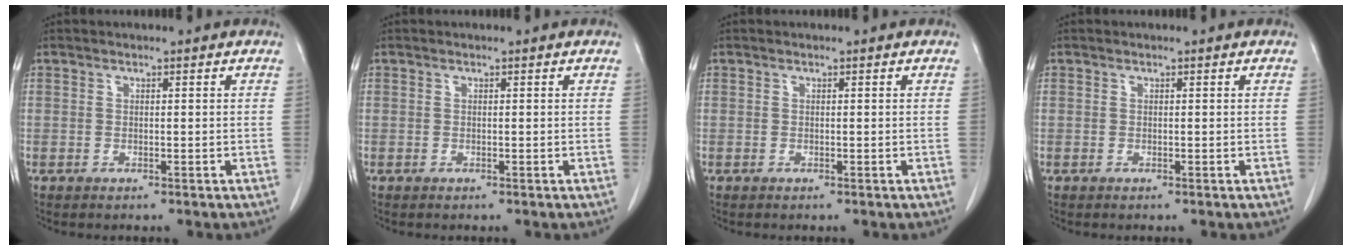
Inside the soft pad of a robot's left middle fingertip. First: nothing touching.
{"total": 0.0}
{"total": 0.0}
{"total": 0.0}